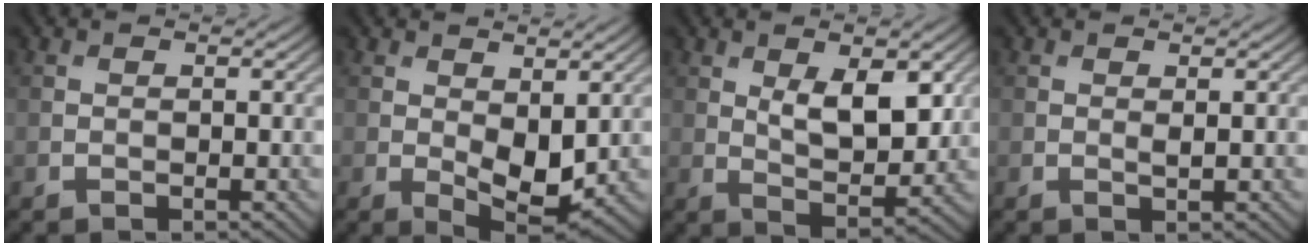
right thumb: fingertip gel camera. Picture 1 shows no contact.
{"total": 5.5, "force": [0.3, 2.9, 4.7], "torque": [-0.089, -0.012, 0.014]}
{"total": 7.4, "force": [2.5, 3.3, 6.2], "torque": [-0.105, -0.007, 0.047]}
{"total": 0.6, "force": [0.3, 0.1, 0.5], "torque": [-0.009, -0.003, 0.004]}